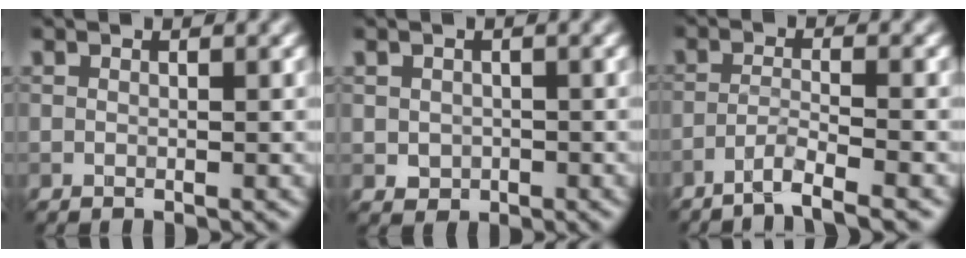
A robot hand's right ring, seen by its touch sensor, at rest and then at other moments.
{"total": 1.5, "force": [-0.2, 1.4, 0.6], "torque": [-0.006, -0.004, -0.007]}
{"total": 2.9, "force": [-2.1, 0.2, 2.0], "torque": [-0.031, 0.004, -0.051]}